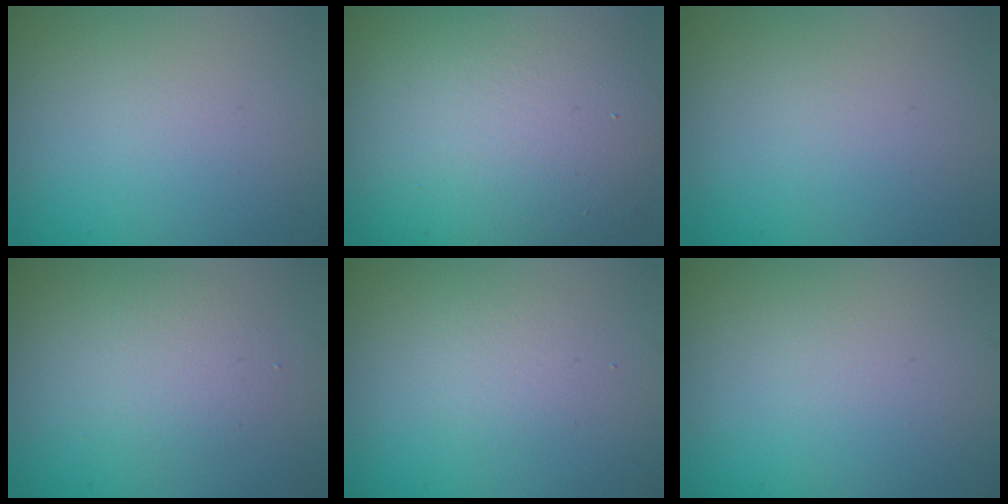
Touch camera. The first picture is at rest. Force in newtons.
{"total": 14.1, "press": 14.0, "slide": 1.3}
{"total": 0.0}
{"total": 2.6, "press": 2.6, "slide": 0.2}
{"total": 1.5, "press": 1.5, "slide": 0.1}
{"total": 0.0}